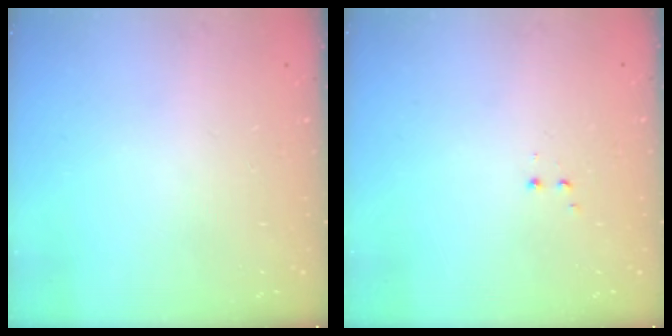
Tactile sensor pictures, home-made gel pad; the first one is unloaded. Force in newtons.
{"total": 1.2, "press": 1.1, "slide": 0.5}